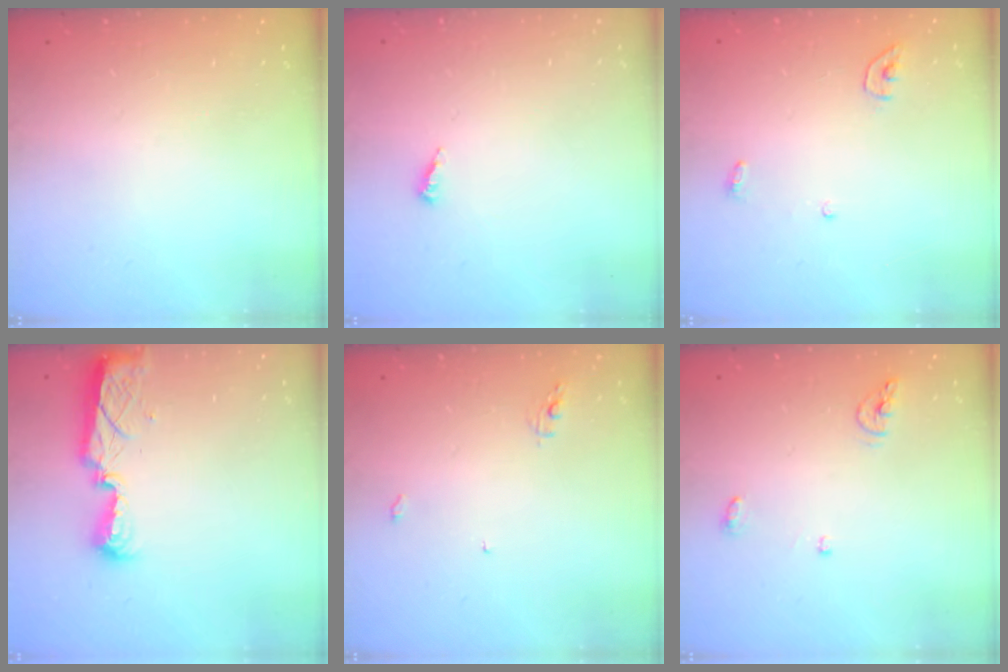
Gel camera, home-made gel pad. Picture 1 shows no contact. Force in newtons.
{"total": 3.9, "press": 3.9, "slide": 0.2}
{"total": 3.4, "press": 3.4, "slide": 0.3}
{"total": 7.9, "press": 7.9, "slide": 0.9}
{"total": 3.4, "press": 3.4, "slide": 0.0}
{"total": 5.6, "press": 5.6, "slide": 0.2}